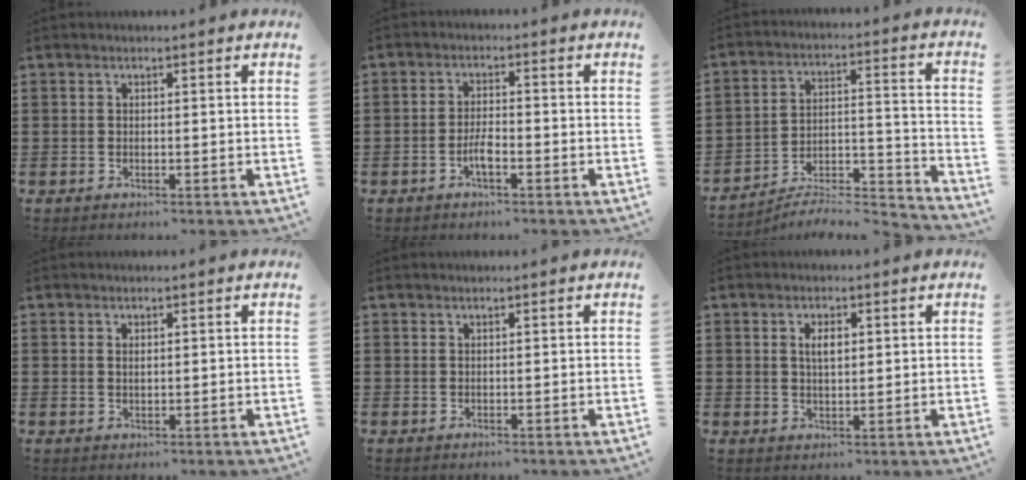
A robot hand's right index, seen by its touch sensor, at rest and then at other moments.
{"total": 3.2, "force": [-1.5, 0.8, 2.8], "torque": [-0.065, -0.003, -0.031]}
{"total": 5.5, "force": [-5.2, 1.1, 1.6], "torque": [-0.024, -0.003, -0.105]}
{"total": 0.9, "force": [0.3, 0.4, 0.7], "torque": [-0.015, 0.003, 0.006]}
{"total": 0.0}
{"total": 2.8, "force": [0.7, 1.1, 2.4], "torque": [-0.051, 0.006, 0.011]}